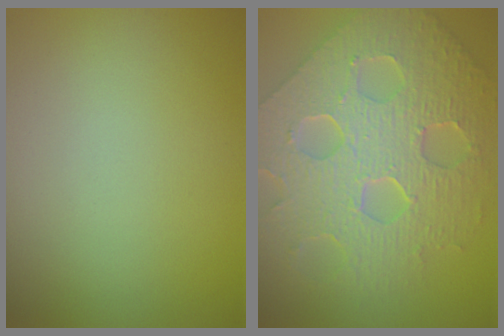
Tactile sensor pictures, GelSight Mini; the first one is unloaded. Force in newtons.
{"total": 8.9, "press": 6.4, "slide": 6.2}